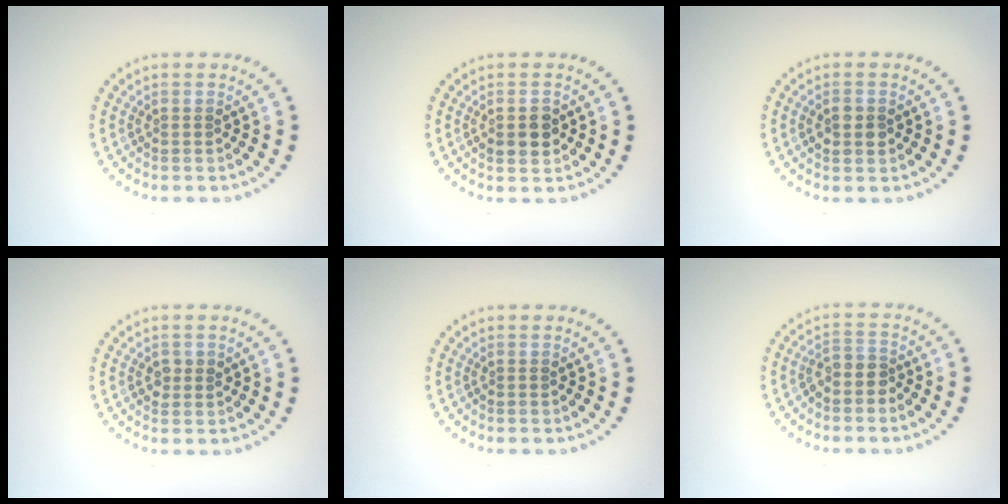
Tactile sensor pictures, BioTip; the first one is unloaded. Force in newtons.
{"total": 2.5, "press": 2.5, "slide": 0.2}
{"total": 2.3, "press": 2.3, "slide": 0.1}
{"total": 1.3, "press": 1.3, "slide": 0.2}
{"total": 0.0}
{"total": 2.0, "press": 1.6, "slide": 1.2}